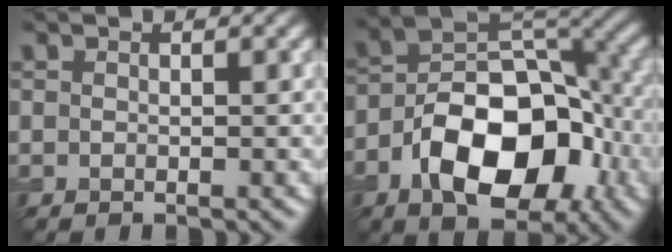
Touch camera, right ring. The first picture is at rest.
{"total": 11.7, "force": [-4.5, 6.9, 8.4], "torque": [-0.137, -0.007, -0.078]}